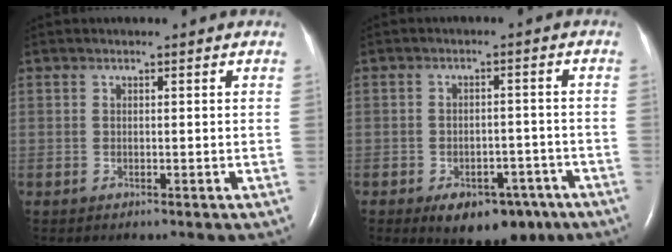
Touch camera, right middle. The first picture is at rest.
{"total": 8.7, "force": [-5.4, 4.8, 4.8], "torque": [-0.057, 0.010, -0.070]}